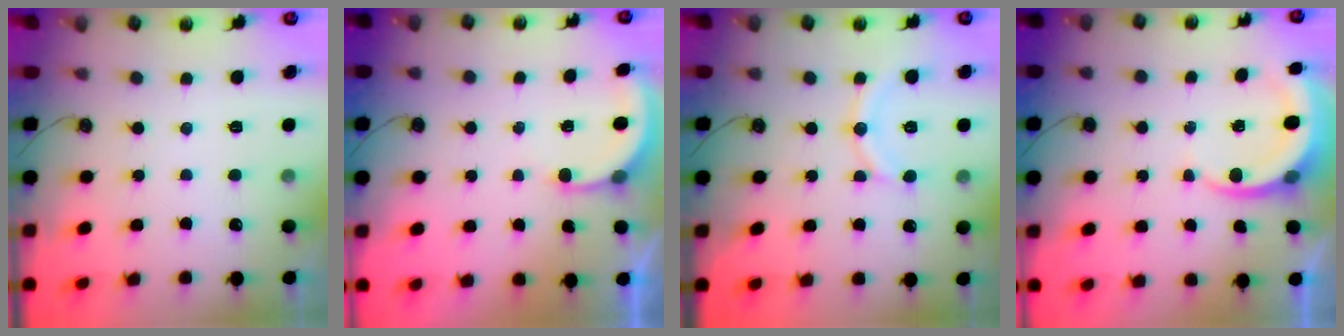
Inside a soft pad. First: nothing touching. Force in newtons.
{"total": 2.9, "press": 2.9, "slide": 0.2}
{"total": 11.1, "press": 11.1, "slide": 1.0}
{"total": 5.3, "press": 5.3, "slide": 0.4}